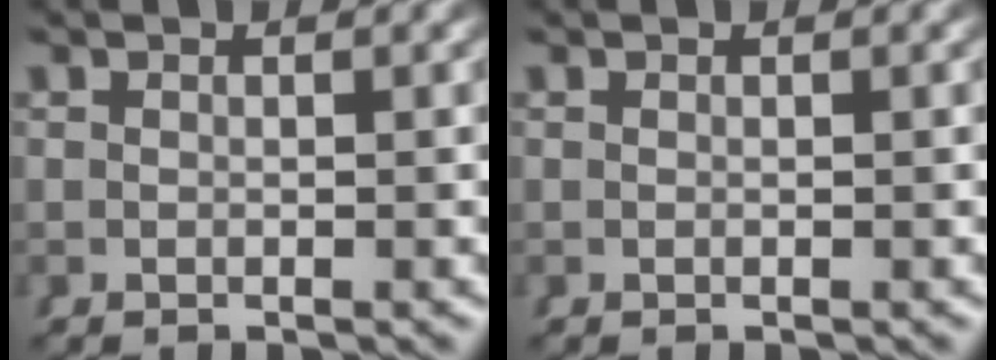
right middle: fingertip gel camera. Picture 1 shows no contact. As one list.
[{"total": 0.0}]